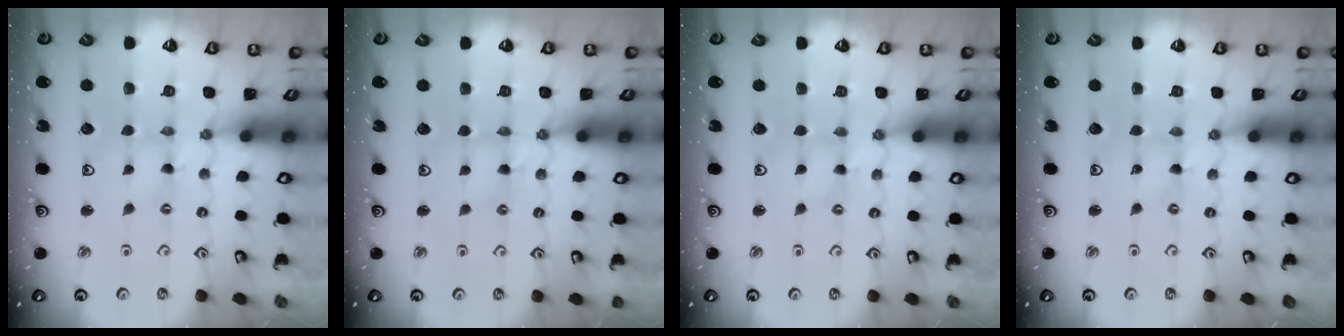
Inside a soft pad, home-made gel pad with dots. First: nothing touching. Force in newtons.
{"total": 3.0, "press": 2.9, "slide": 0.3}
{"total": 0.0}
{"total": 0.0}